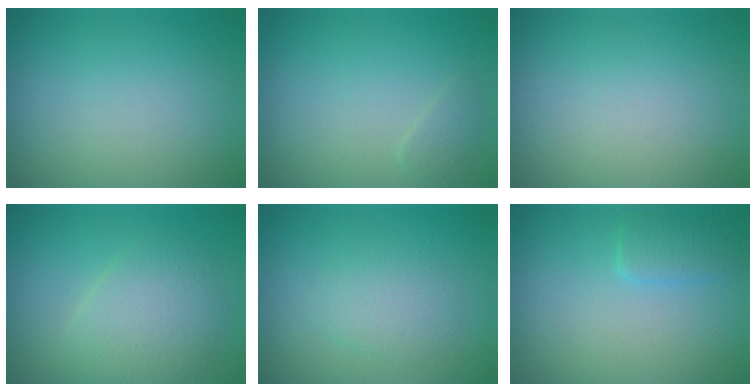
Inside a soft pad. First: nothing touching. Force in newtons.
{"total": 0.9, "press": 0.9, "slide": 0.0}
{"total": 0.0}
{"total": 3.7, "press": 3.7, "slide": 0.1}
{"total": 2.0, "press": 2.0, "slide": 0.1}
{"total": 1.7, "press": 1.7, "slide": 0.3}